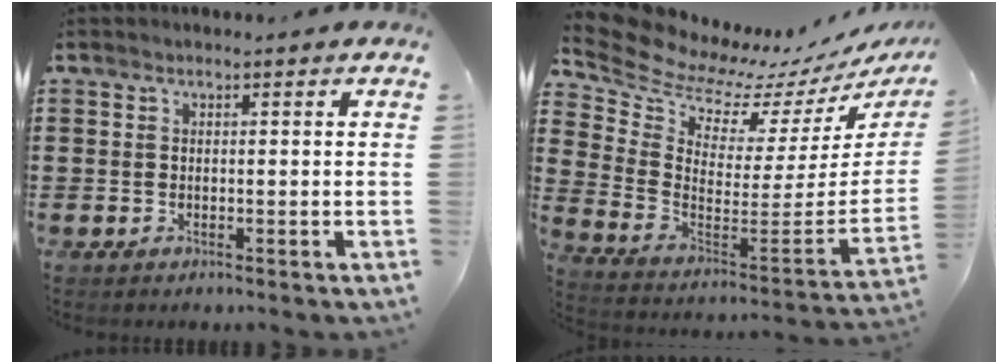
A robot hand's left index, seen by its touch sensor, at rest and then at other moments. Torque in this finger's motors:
{"motor_torque": [2.14, 0.00, 0.19, -0.01]}